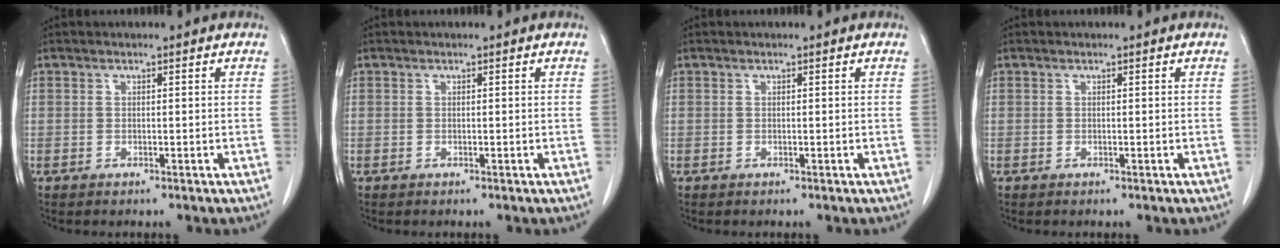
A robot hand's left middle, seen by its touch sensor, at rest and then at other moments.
{"total": 0.0}
{"total": 0.0}
{"total": 0.0}